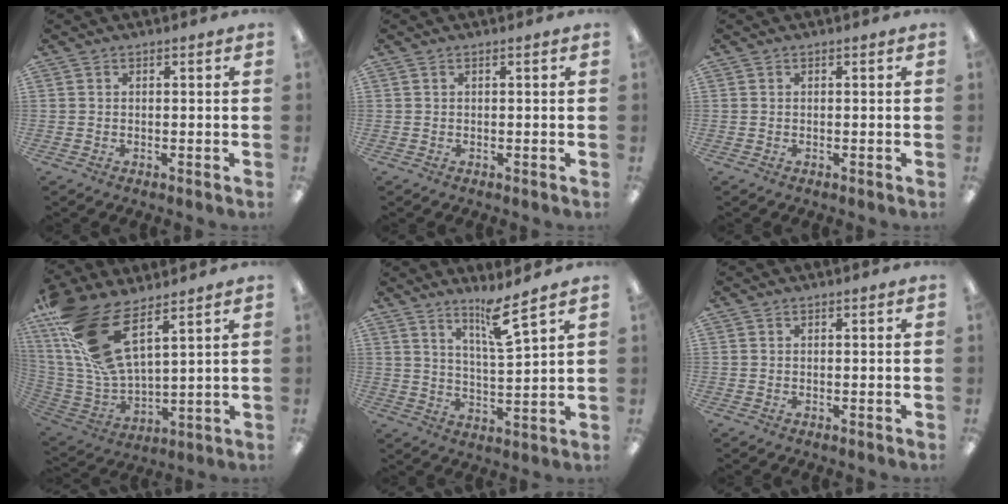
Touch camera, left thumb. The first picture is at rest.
{"total": 0.0}
{"total": 0.0}
{"total": 18.7, "force": [10.7, 7.5, 13.4], "torque": [-0.307, -0.052, 0.190]}
{"total": 8.3, "force": [6.1, 0.7, 5.6], "torque": [-0.095, -0.038, 0.099]}
{"total": 0.0}